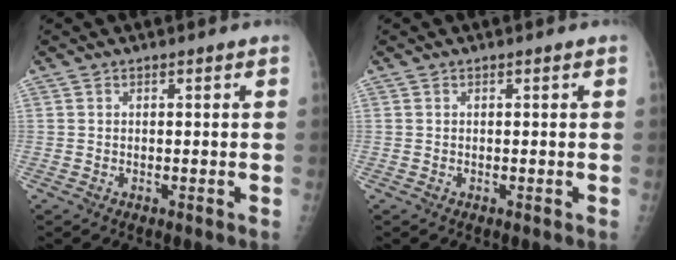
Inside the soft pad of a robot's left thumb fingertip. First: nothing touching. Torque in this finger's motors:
{"motor_torque": [0.00, 0.00, 0.00, 0.00, 0.00]}